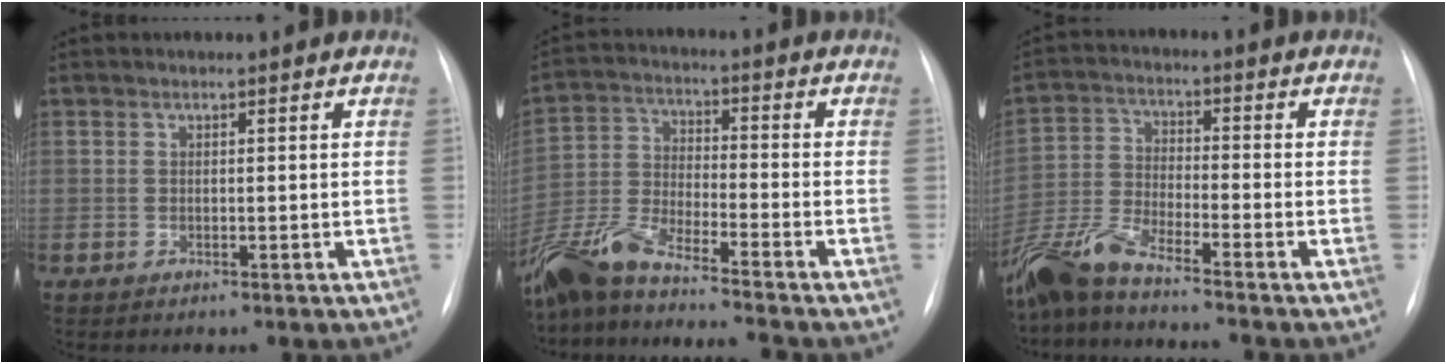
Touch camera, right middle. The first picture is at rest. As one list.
[{"total": 14.8, "force": [-12.9, -0.2, 7.1], "torque": [-0.153, -0.008, -0.240]}, {"total": 9.3, "force": [-8.1, -0.6, 4.5], "torque": [-0.103, -0.021, -0.164]}]